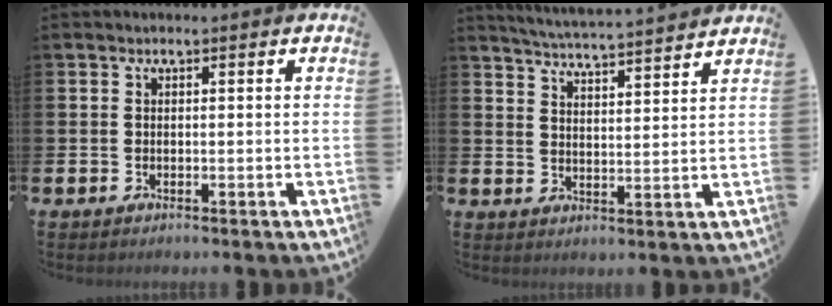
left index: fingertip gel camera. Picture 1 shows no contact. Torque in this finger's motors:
{"motor_torque": [0.62, -0.58, 0.06, 0.03]}